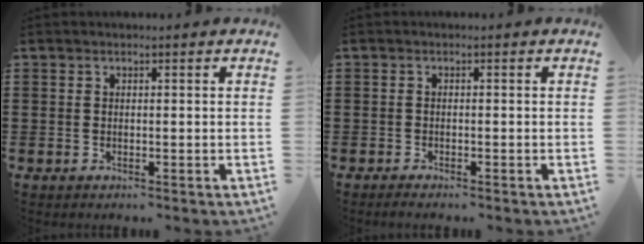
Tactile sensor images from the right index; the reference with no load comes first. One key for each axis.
{"total": 0.9, "fx": -0.9, "fy": -0.1, "fz": 0.1, "tx": -0.004, "ty": -0.004, "tz": -0.018}